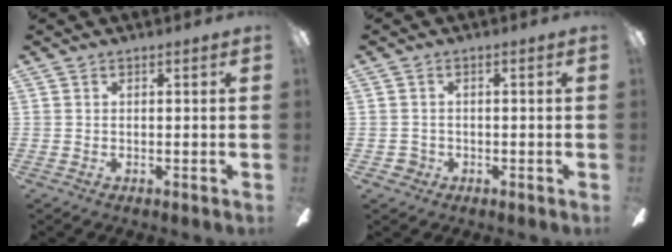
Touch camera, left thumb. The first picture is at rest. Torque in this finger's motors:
{"motor_torque": [-0.07, -0.05, 0.06, -0.18, -0.02]}